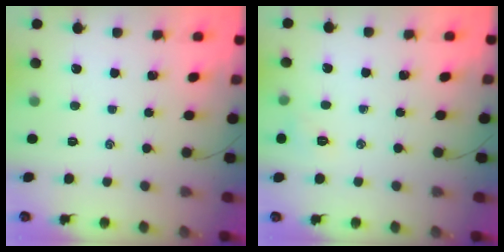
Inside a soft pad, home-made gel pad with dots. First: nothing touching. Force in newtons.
{"total": 5.2, "press": 5.0, "slide": 1.3}